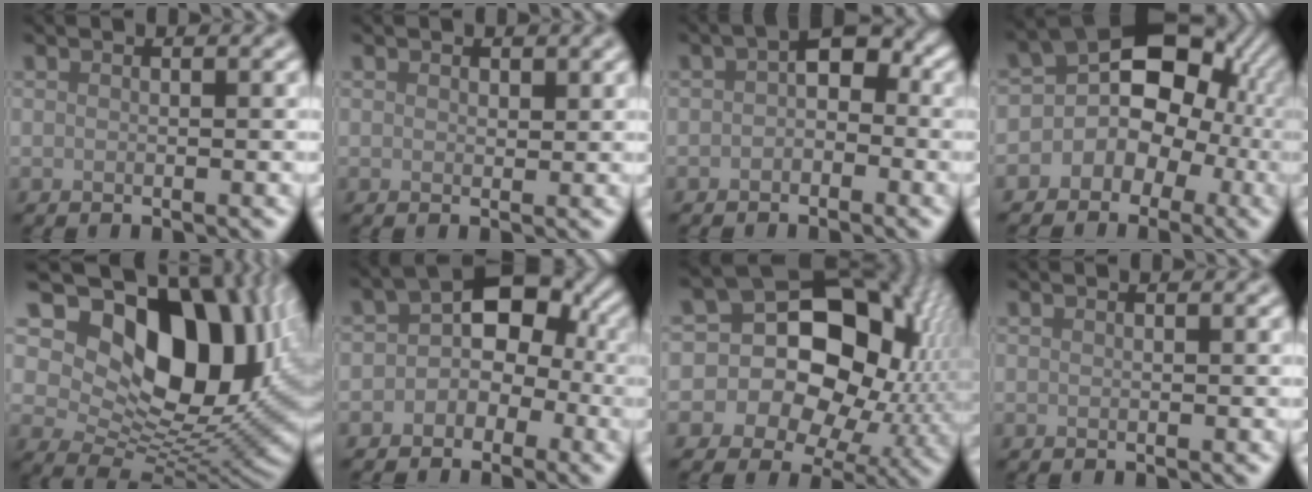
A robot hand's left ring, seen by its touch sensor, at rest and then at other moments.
{"total": 0.9, "force": [0.6, 0.6, 0.4], "torque": [-0.004, -0.003, 0.009]}
{"total": 3.1, "force": [-0.1, 2.1, 2.2], "torque": [-0.024, 0.009, -0.018]}
{"total": 9.8, "force": [-0.1, 7.8, 5.9], "torque": [-0.043, 0.022, -0.035]}
{"total": 14.1, "force": [4.1, 9.3, 9.7], "torque": [-0.129, -0.006, 0.076]}
{"total": 5.0, "force": [-0.9, 3.8, 3.2], "torque": [-0.018, 0.013, -0.031]}
{"total": 17.4, "force": [1.2, 13.5, 10.8], "torque": [-0.156, 0.012, 0.014]}
{"total": 0.0}